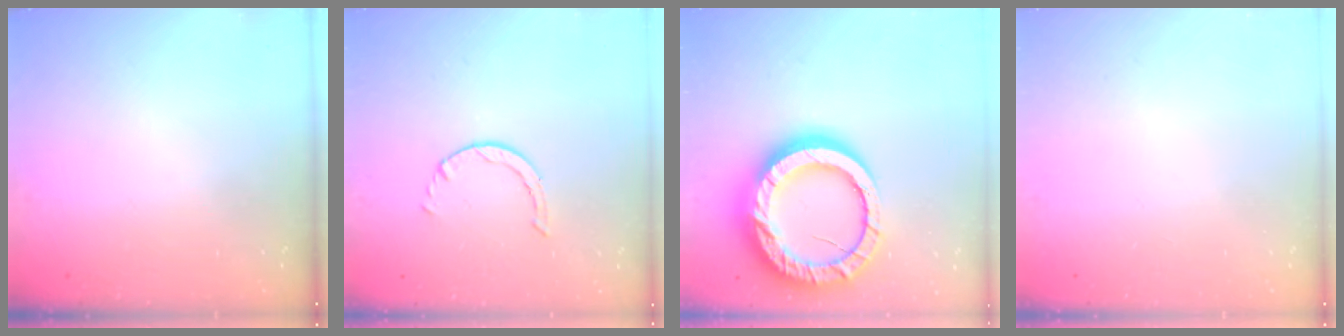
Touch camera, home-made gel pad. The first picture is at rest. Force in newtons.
{"total": 0.8, "press": 0.7, "slide": 0.1}
{"total": 25.1, "press": 25.0, "slide": 2.5}
{"total": 0.0}